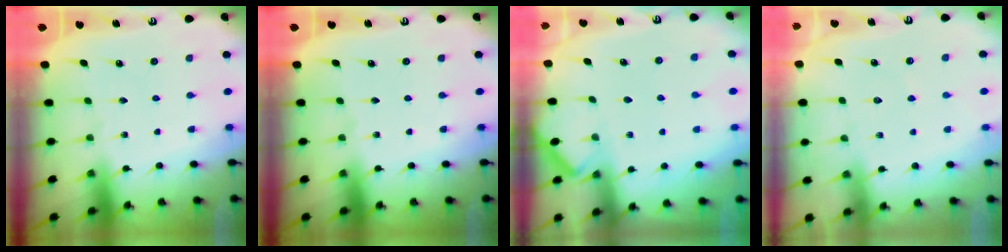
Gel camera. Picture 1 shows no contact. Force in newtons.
{"total": 0.0}
{"total": 3.0, "press": 2.9, "slide": 0.3}
{"total": 4.9, "press": 4.9, "slide": 0.7}